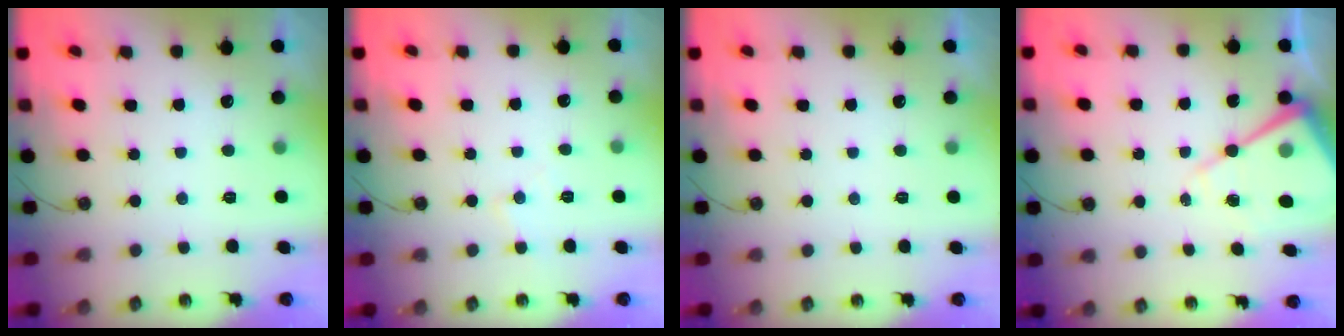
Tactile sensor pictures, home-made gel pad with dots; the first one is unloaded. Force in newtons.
{"total": 5.1, "press": 5.0, "slide": 0.8}
{"total": 2.2, "press": 2.2, "slide": 0.4}
{"total": 12.5, "press": 12.4, "slide": 0.9}